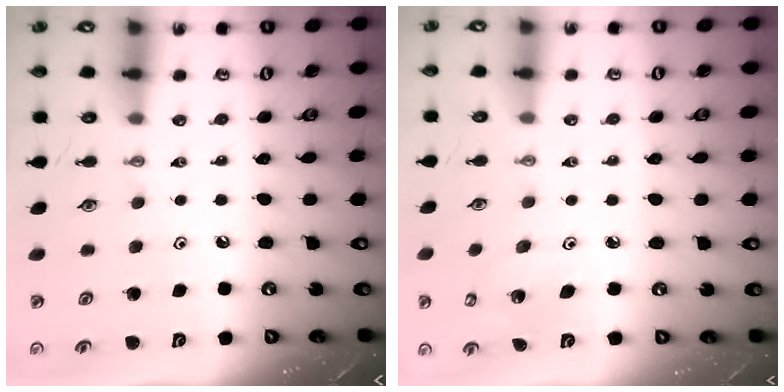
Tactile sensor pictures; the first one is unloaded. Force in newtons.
{"total": 2.9, "press": 2.9, "slide": 0.2}